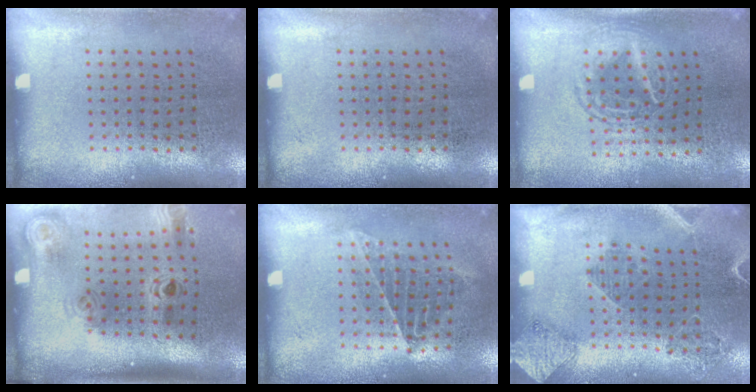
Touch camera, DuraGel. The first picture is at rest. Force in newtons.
{"total": 0.0}
{"total": 1.4, "press": 1.3, "slide": 0.6}
{"total": 1.9, "press": 1.3, "slide": 1.5}
{"total": 0.9, "press": 0.9, "slide": 0.1}
{"total": 1.8, "press": 1.6, "slide": 0.8}